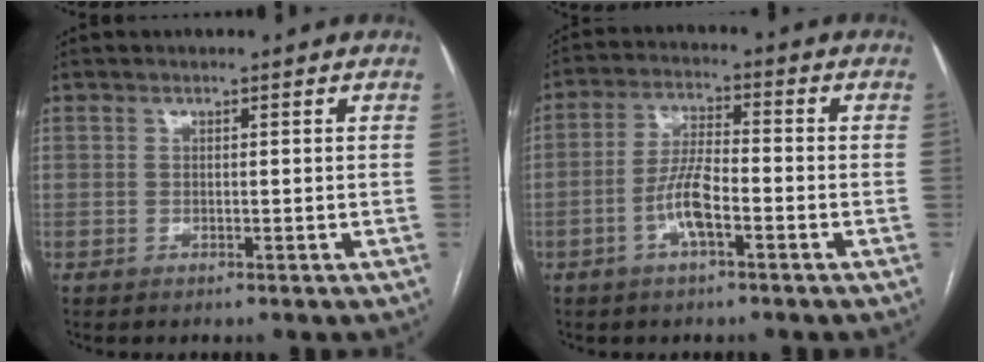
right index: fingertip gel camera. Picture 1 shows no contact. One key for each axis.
{"total": 6.7, "fx": -2.5, "fy": 1.6, "fz": 6.0, "tx": -0.125, "ty": 0.007, "tz": -0.050}